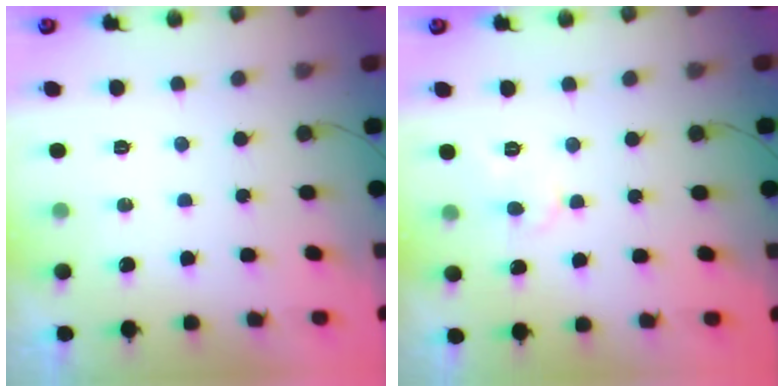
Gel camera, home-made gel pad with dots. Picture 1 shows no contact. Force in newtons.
{"total": 3.8, "press": 3.7, "slide": 0.4}